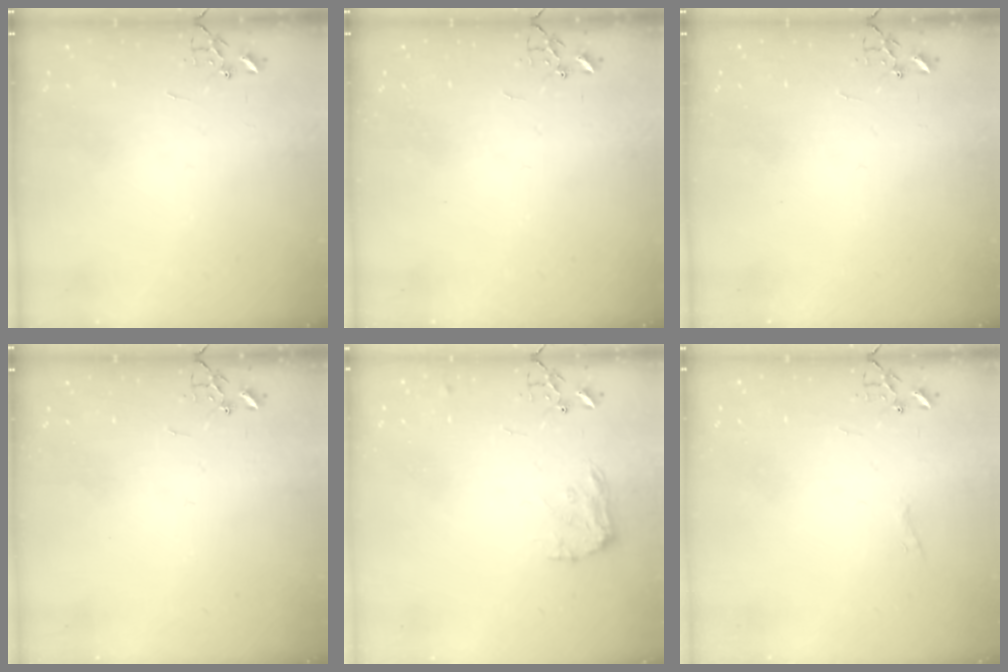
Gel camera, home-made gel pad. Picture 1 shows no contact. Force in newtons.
{"total": 0.0}
{"total": 0.0}
{"total": 0.0}
{"total": 8.9, "press": 8.9, "slide": 0.2}
{"total": 3.4, "press": 3.4, "slide": 0.3}